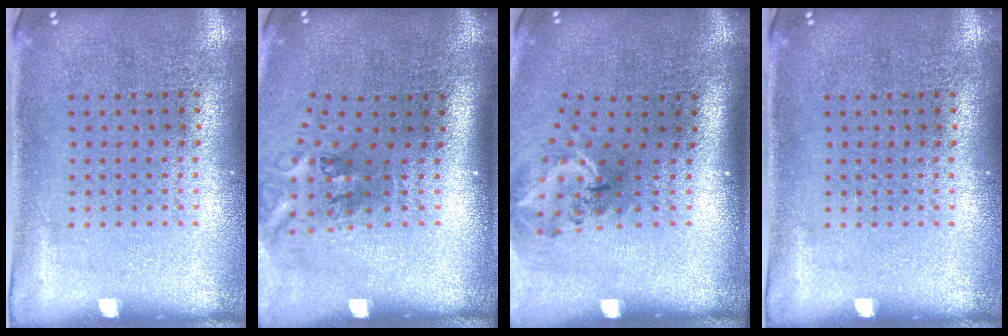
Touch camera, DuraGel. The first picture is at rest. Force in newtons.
{"total": 1.8, "press": 1.1, "slide": 1.4}
{"total": 1.9, "press": 1.3, "slide": 1.4}
{"total": 0.0}